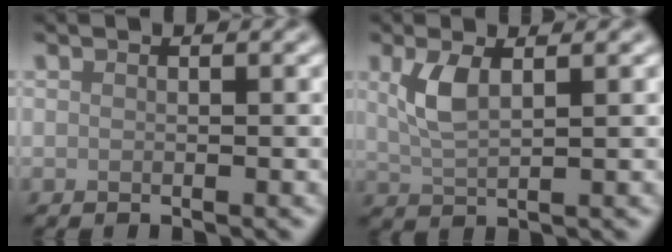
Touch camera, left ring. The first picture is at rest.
{"total": 3.0, "force": [1.1, 1.1, 2.6], "torque": [-0.060, 0.001, 0.026]}